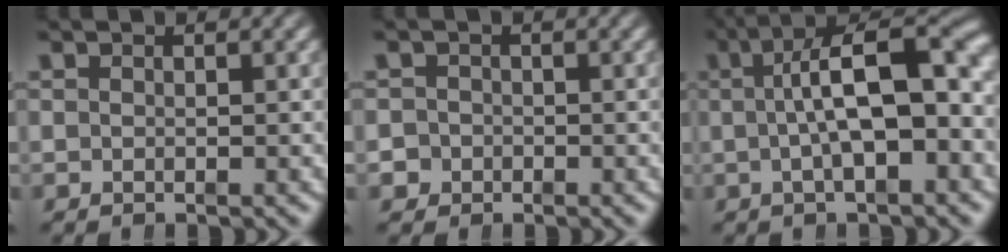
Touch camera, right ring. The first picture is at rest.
{"total": 2.5, "force": [-1.1, 2.2, 0.0], "torque": [-0.008, -0.013, -0.019]}
{"total": 9.1, "force": [0.5, 3.1, 8.5], "torque": [-0.114, 0.016, 0.004]}